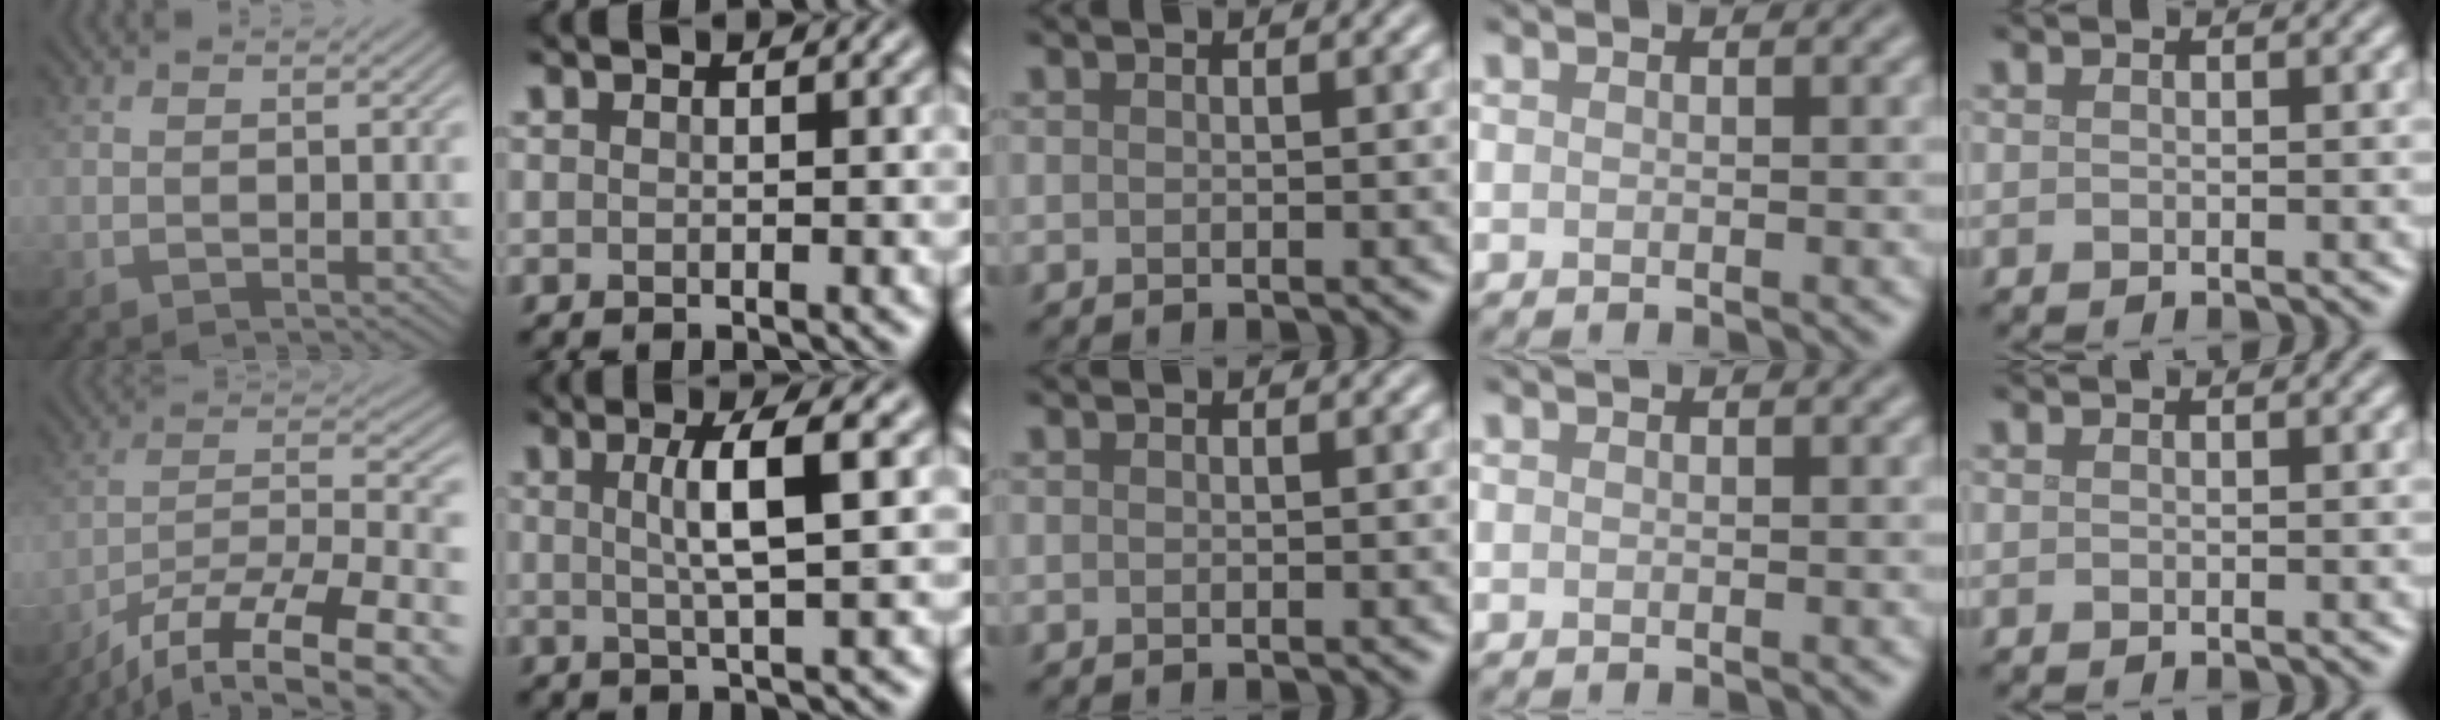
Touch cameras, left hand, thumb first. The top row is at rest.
{"thumb": {"total": 16.0, "force": [-11.6, 4.4, 10.2], "torque": [-0.169, -0.021, -0.180]}, "index": {"total": 4.8, "force": [0.9, 1.0, 4.7], "torque": [-0.073, 0.001, 0.013]}}